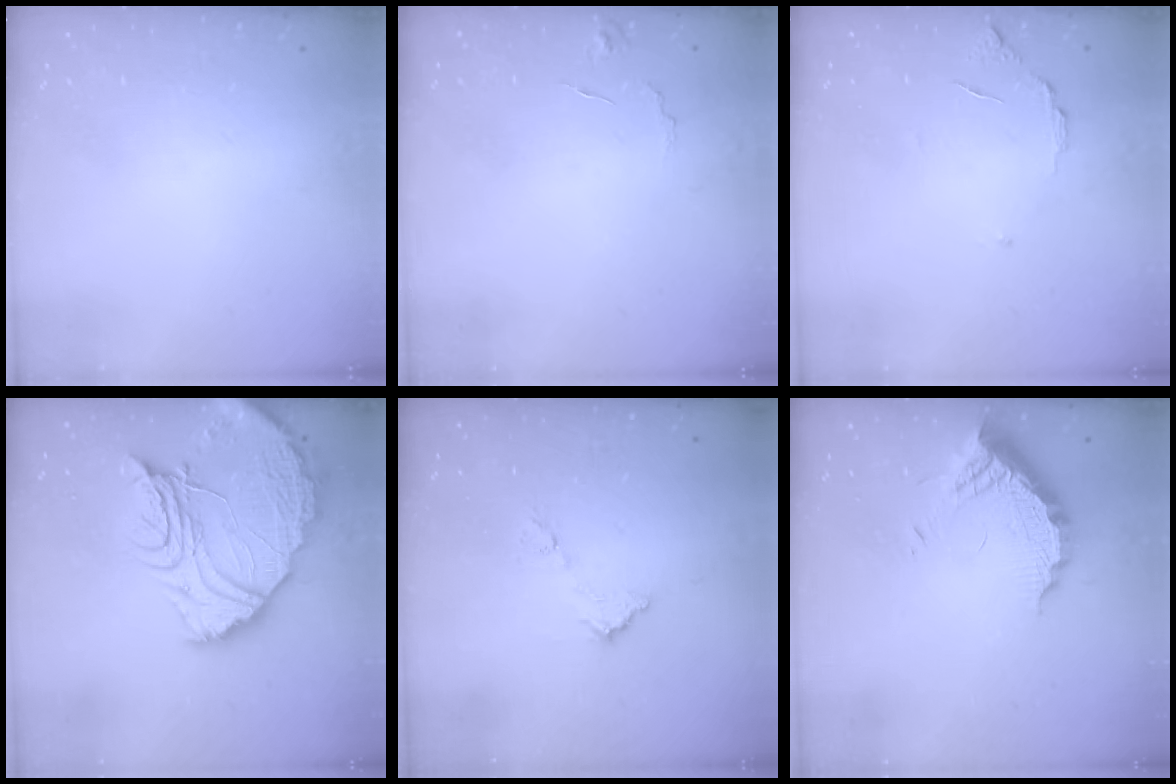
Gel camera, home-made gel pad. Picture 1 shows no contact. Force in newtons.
{"total": 4.9, "press": 4.9, "slide": 0.3}
{"total": 4.9, "press": 4.9, "slide": 0.4}
{"total": 22.2, "press": 22.0, "slide": 2.2}
{"total": 7.0, "press": 7.0, "slide": 0.3}
{"total": 11.8, "press": 11.7, "slide": 1.0}